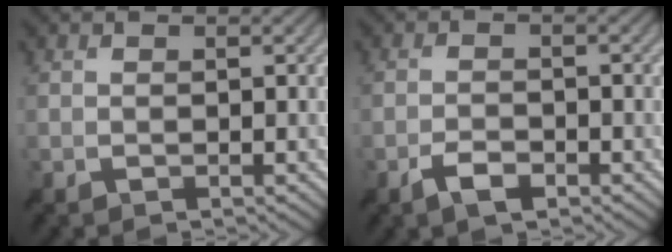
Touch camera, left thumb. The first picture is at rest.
{"total": 2.5, "force": [-1.5, 0.8, 1.8], "torque": [-0.041, 0.002, -0.033]}